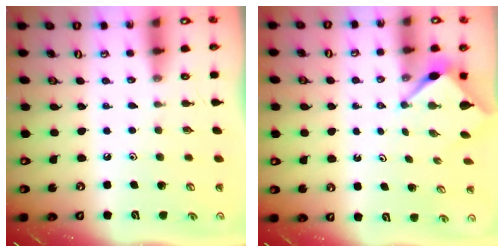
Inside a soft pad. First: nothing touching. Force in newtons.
{"total": 2.9, "press": 2.9, "slide": 0.3}